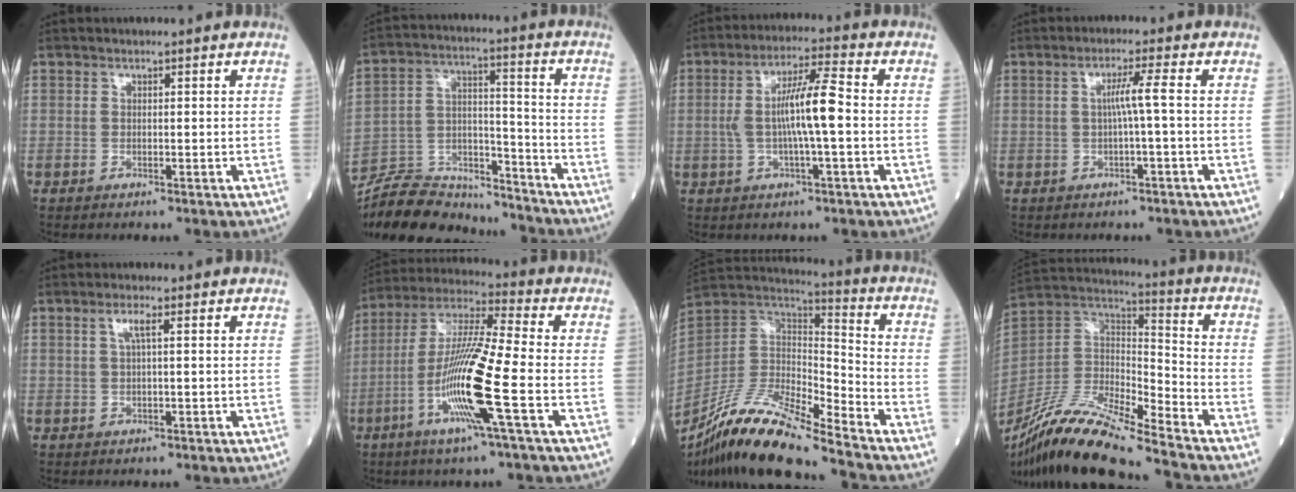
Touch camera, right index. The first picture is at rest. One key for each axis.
{"total": 16.2, "fx": -15.5, "fy": 3.7, "fz": 3.1, "tx": -0.058, "ty": 0.026, "tz": -0.258}
{"total": 8.8, "fx": -0.4, "fy": 0.5, "fz": 8.8, "tx": -0.167, "ty": 0.013, "tz": -0.014}
{"total": 3.1, "fx": -0.2, "fy": -0.8, "fz": 3.0, "tx": -0.054, "ty": 0.005, "tz": -0.003}
{"total": 2.1, "fx": 0.7, "fy": 0.0, "fz": 2.0, "tx": -0.043, "ty": 0.007, "tz": 0.013}
{"total": 15.1, "fx": -4.9, "fy": -0.5, "fz": 14.3, "tx": -0.287, "ty": -0.012, "tz": -0.102}
{"total": 18.9, "fx": -14.9, "fy": 2.0, "fz": 11.5, "tx": -0.238, "ty": -0.011, "tz": -0.281}
{"total": 19.2, "fx": -15.7, "fy": 1.7, "fz": 10.9, "tx": -0.233, "ty": -0.013, "tz": -0.300}